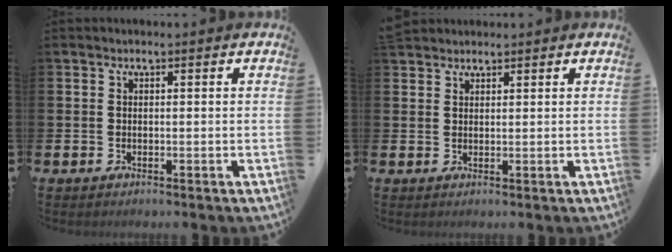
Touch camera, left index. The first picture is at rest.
{"total": 1.9, "force": [1.8, 0.7, -0.1], "torque": [0.012, -0.004, 0.032]}